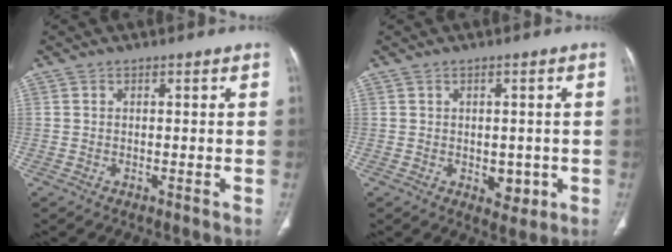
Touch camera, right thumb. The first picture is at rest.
{"total": 4.1, "force": [-0.8, 2.8, 2.9], "torque": [-0.015, -0.002, -0.002]}